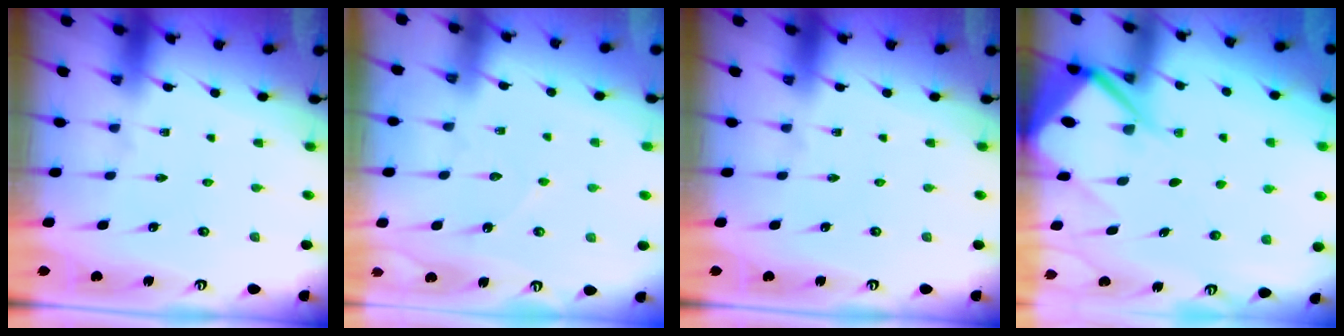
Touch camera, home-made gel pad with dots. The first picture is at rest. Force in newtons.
{"total": 3.9, "press": 3.9, "slide": 0.3}
{"total": 0.0}
{"total": 10.4, "press": 10.3, "slide": 1.1}